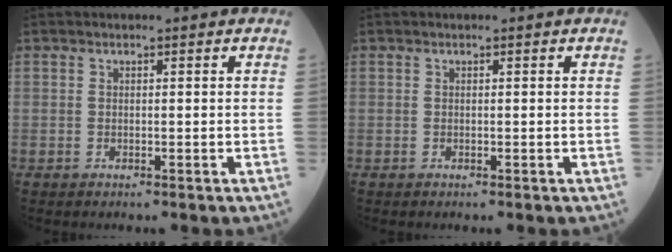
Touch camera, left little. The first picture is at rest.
{"total": 0.0}